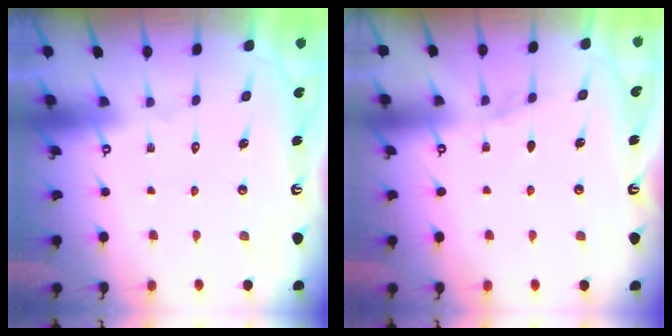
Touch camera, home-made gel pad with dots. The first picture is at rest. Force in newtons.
{"total": 3.9, "press": 3.9, "slide": 0.5}